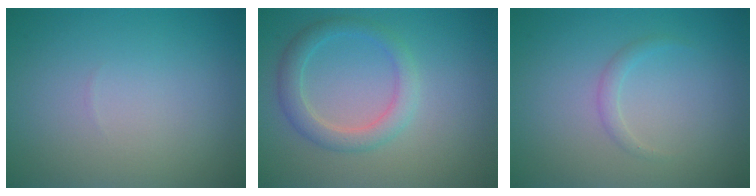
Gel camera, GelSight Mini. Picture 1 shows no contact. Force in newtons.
{"total": 2.8, "press": 2.8, "slide": 0.1}
{"total": 1.0, "press": 1.0, "slide": 0.1}